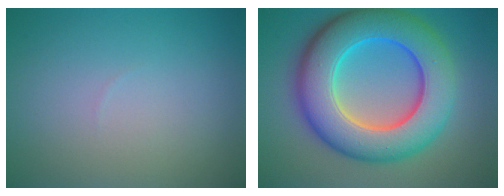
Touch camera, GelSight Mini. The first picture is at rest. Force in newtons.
{"total": 11.8, "press": 11.8, "slide": 0.2}